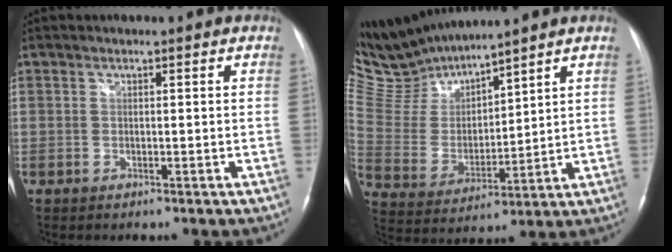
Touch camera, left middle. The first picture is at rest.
{"total": 11.3, "force": [11.1, 0.6, 1.7], "torque": [-0.065, 0.005, 0.245]}